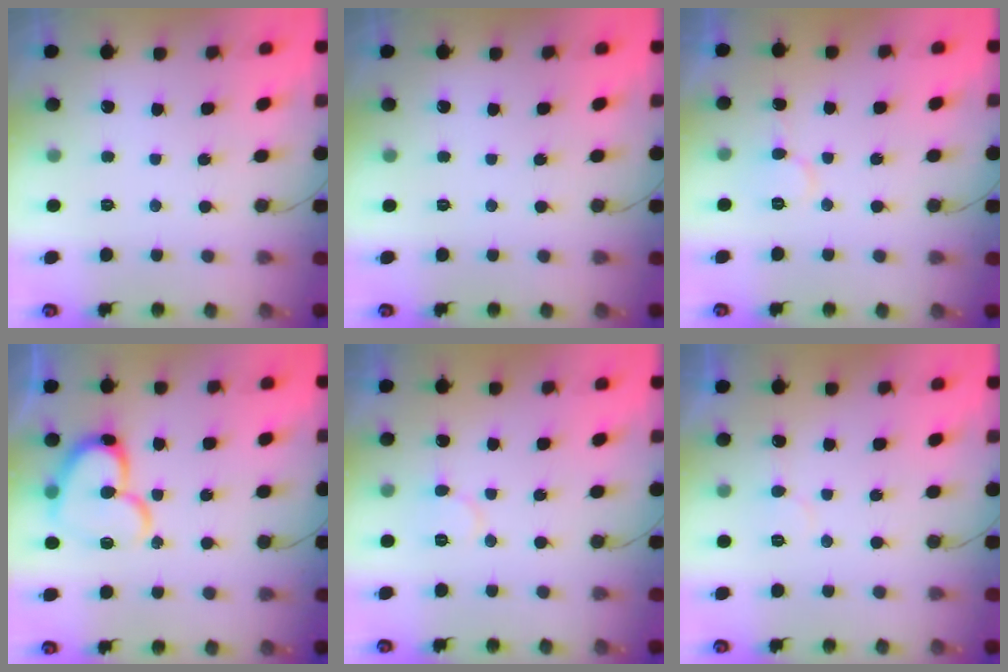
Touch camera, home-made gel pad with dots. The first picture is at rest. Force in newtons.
{"total": 0.0}
{"total": 5.8, "press": 5.7, "slide": 0.6}
{"total": 15.3, "press": 15.2, "slide": 1.6}
{"total": 7.2, "press": 7.2, "slide": 0.7}
{"total": 5.0, "press": 5.0, "slide": 0.3}